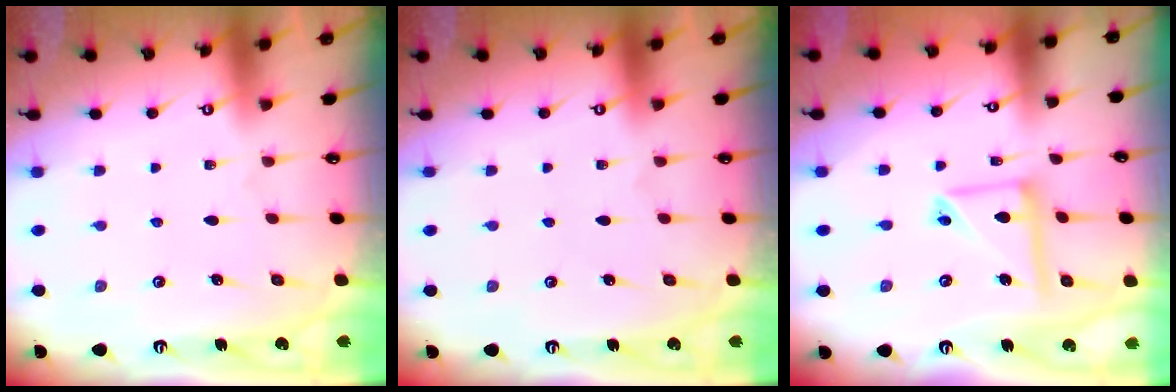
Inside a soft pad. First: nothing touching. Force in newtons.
{"total": 0.0}
{"total": 10.2, "press": 10.2, "slide": 0.8}